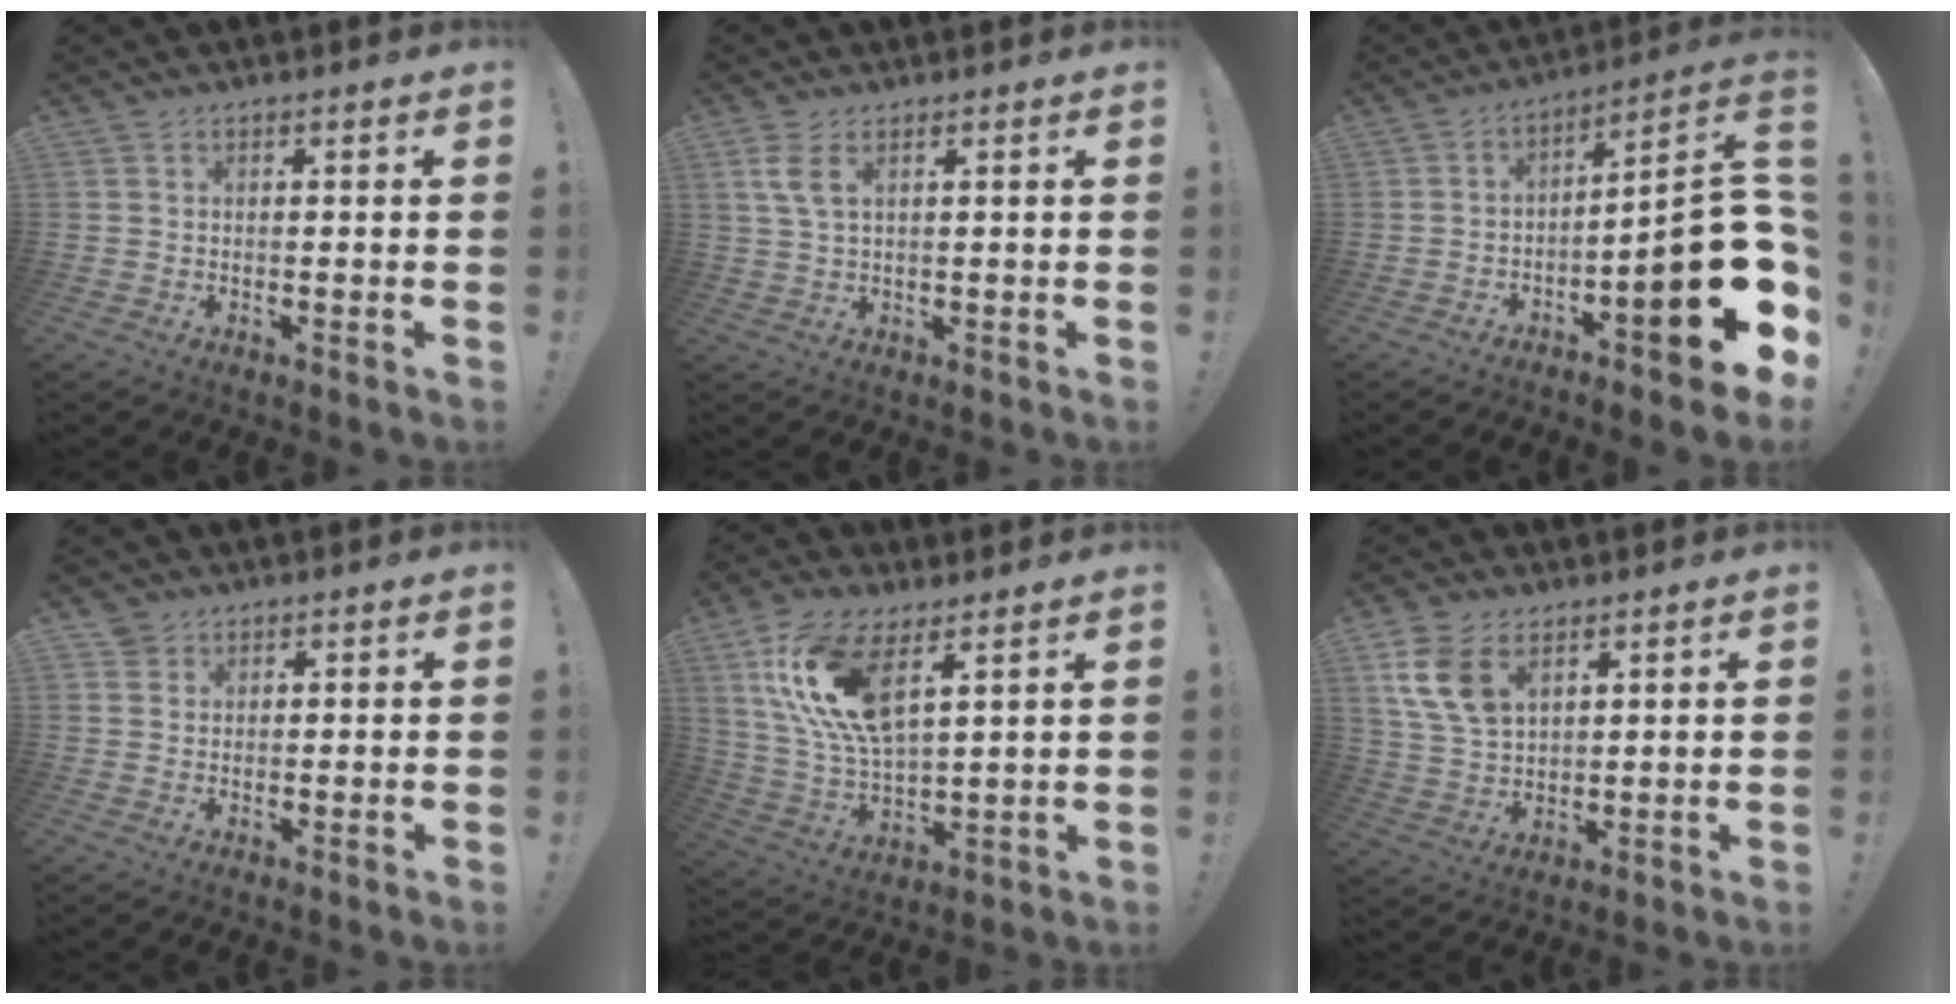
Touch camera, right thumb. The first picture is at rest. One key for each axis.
{"total": 4.9, "fx": 2.0, "fy": 1.9, "fz": 4.1, "tx": -0.085, "ty": -0.002, "tz": 0.035}
{"total": 20.6, "fx": -6.8, "fy": 5.3, "fz": 18.7, "tx": -0.242, "ty": 0.034, "tz": -0.104}
{"total": 2.6, "fx": 1.7, "fy": 1.9, "fz": 0.3, "tx": 0.003, "ty": -0.008, "tz": 0.030}
{"total": 16.8, "fx": 8.5, "fy": 7.0, "fz": 12.7, "tx": -0.262, "ty": -0.032, "tz": 0.150}
{"total": 11.6, "fx": 5.9, "fy": 7.2, "fz": 6.9, "tx": -0.130, "ty": -0.017, "tz": 0.117}